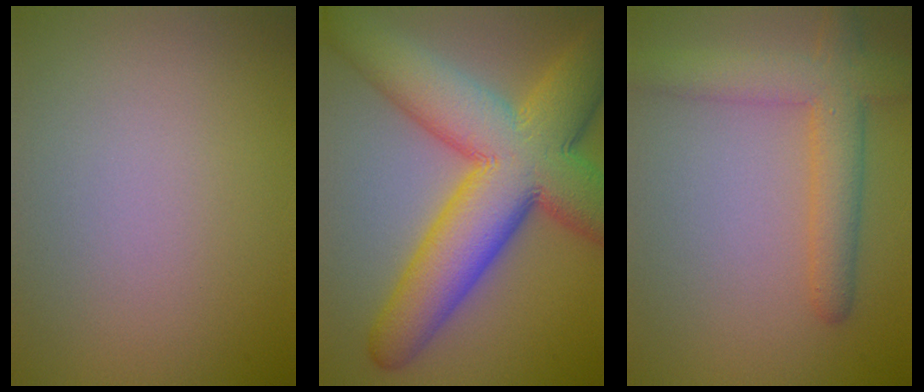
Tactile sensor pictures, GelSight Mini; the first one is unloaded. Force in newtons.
{"total": 14.1, "press": 14.1, "slide": 0.4}
{"total": 5.0, "press": 5.0, "slide": 0.2}